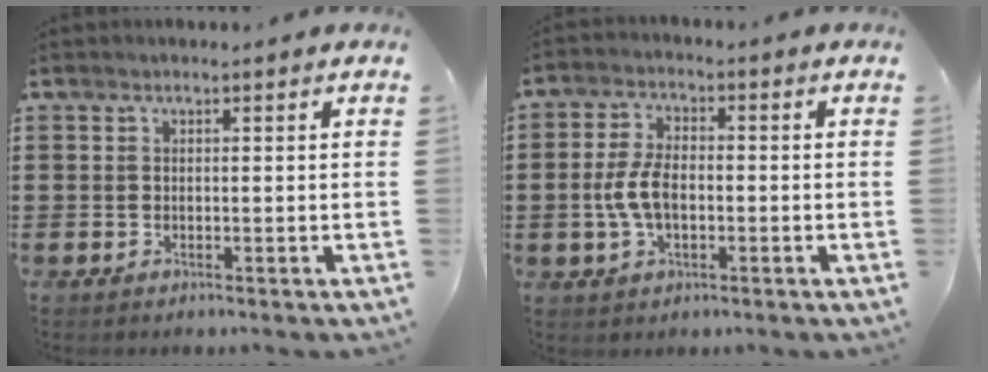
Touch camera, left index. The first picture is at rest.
{"total": 6.2, "force": [-1.0, 3.2, 5.2], "torque": [-0.121, -0.001, -0.024]}